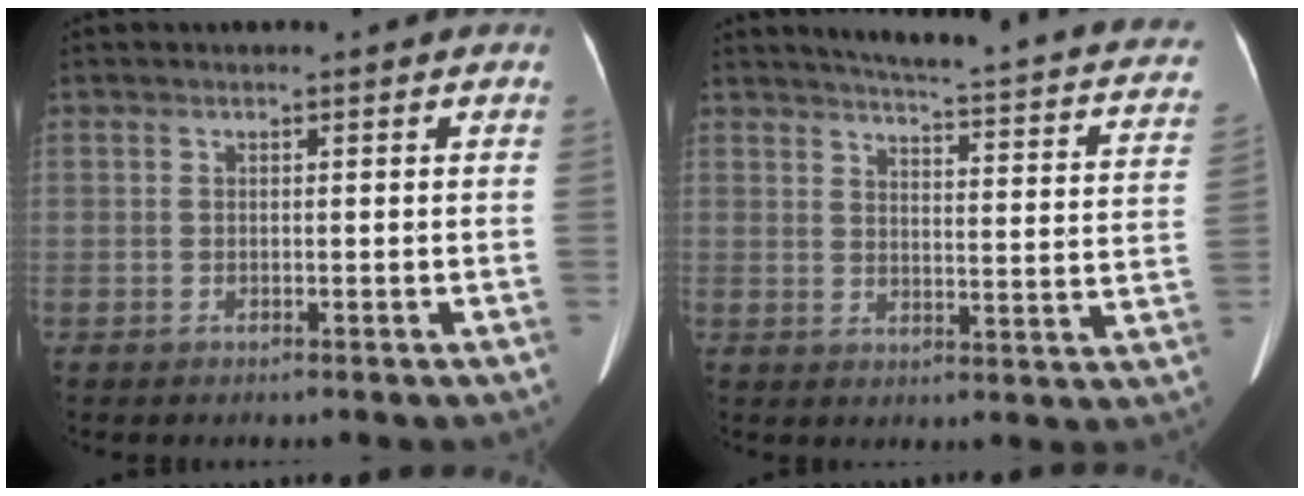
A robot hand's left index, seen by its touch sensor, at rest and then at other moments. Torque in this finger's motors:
{"motor_torque": [0.22, -1.07, 0.02, 0.04]}